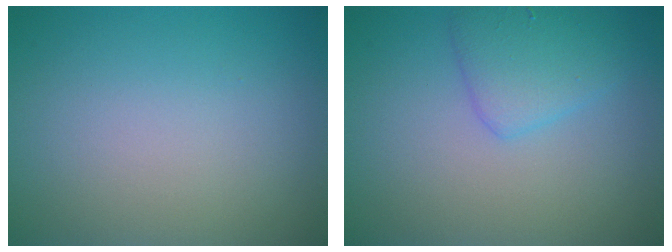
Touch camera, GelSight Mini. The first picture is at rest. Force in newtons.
{"total": 2.9, "press": 2.9, "slide": 0.1}